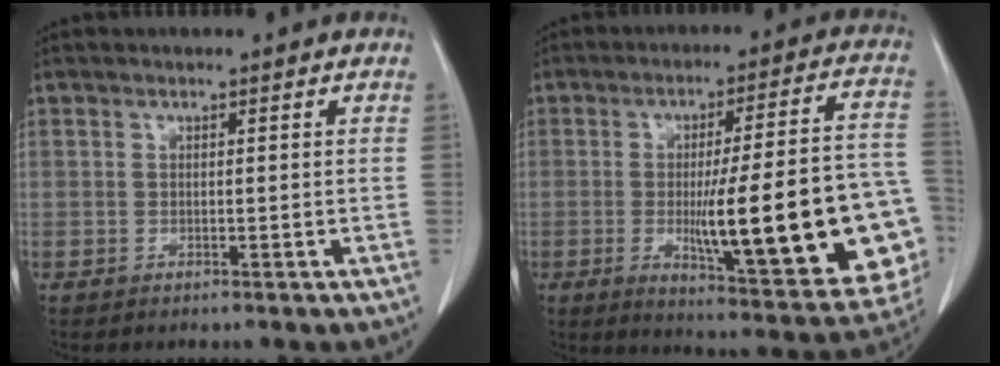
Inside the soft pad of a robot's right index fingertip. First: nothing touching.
{"total": 26.0, "force": [-4.8, 3.7, 25.3], "torque": [-0.266, 0.004, -0.055]}